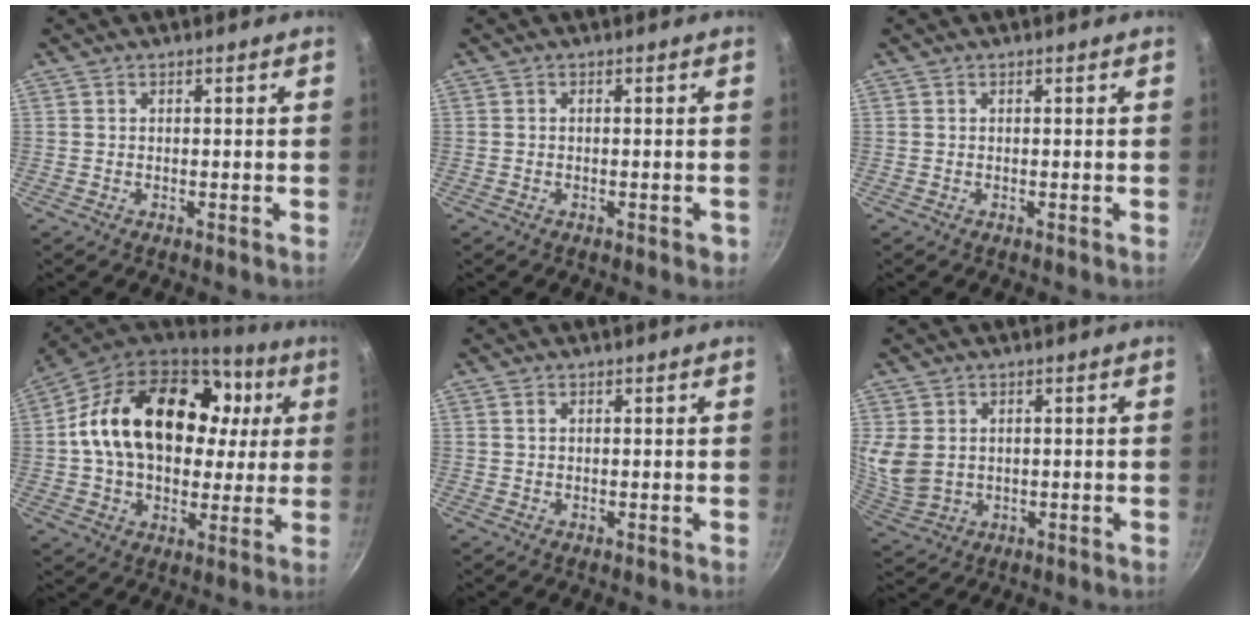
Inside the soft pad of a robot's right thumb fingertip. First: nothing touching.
{"total": 1.4, "force": [-0.6, 0.7, 1.0], "torque": [-0.013, 0.004, -0.008]}
{"total": 0.0}
{"total": 27.5, "force": [5.5, 18.7, 19.4], "torque": [-0.314, 0.024, 0.088]}
{"total": 1.0, "force": [0.5, 0.5, 0.6], "torque": [-0.013, 0.002, 0.009]}
{"total": 7.3, "force": [1.3, 5.7, 4.3], "torque": [-0.077, -0.016, 0.041]}